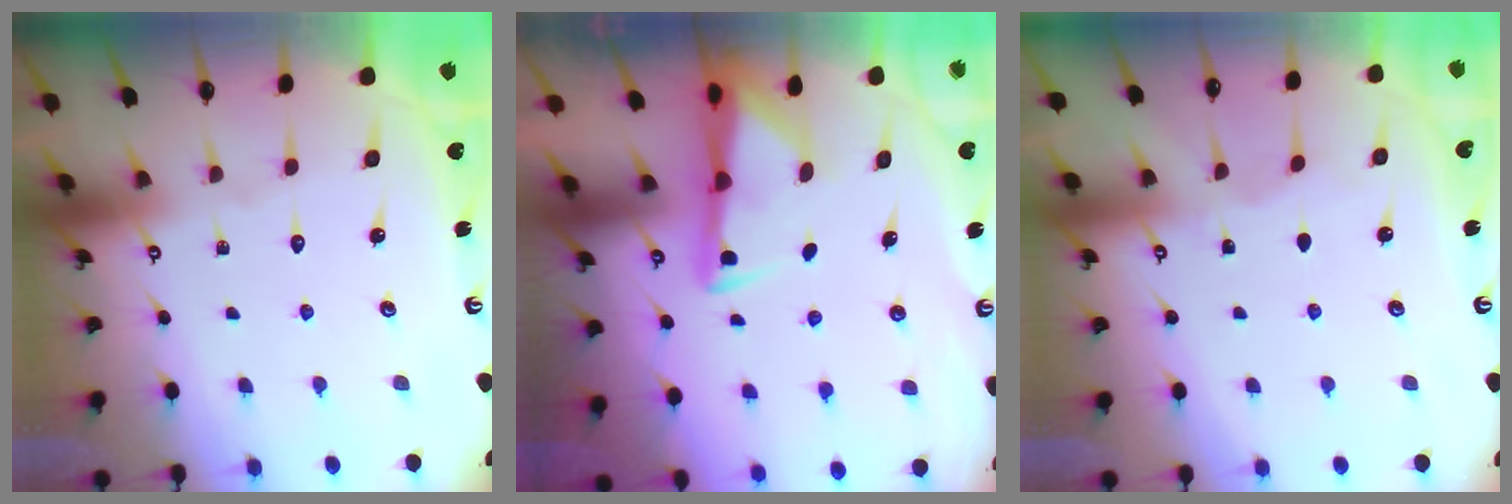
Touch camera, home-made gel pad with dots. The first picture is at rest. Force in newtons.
{"total": 2.9, "press": 2.9, "slide": 0.5}
{"total": 3.9, "press": 3.9, "slide": 0.5}